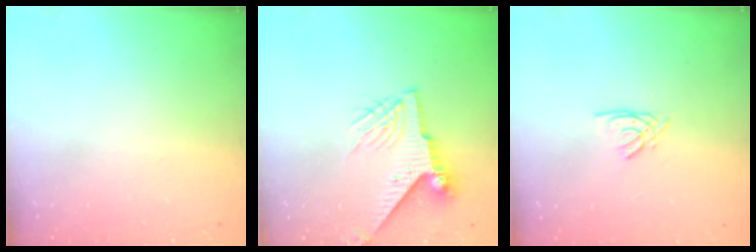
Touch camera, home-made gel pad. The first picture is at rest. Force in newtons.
{"total": 8.4, "press": 8.4, "slide": 0.6}
{"total": 1.5, "press": 1.5, "slide": 0.1}